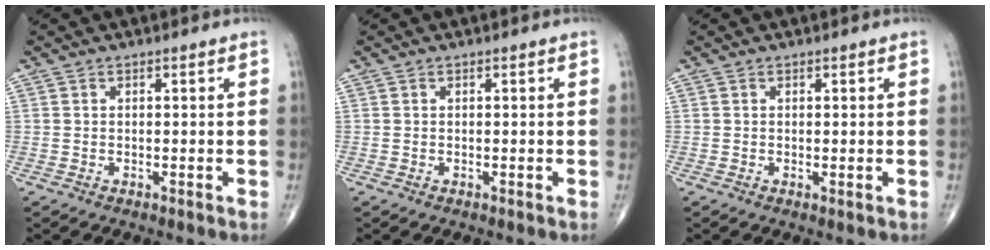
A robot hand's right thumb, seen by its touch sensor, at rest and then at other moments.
{"total": 0.0}
{"total": 0.5, "force": [0.0, 0.1, 0.5], "torque": [-0.016, -0.005, 0.002]}